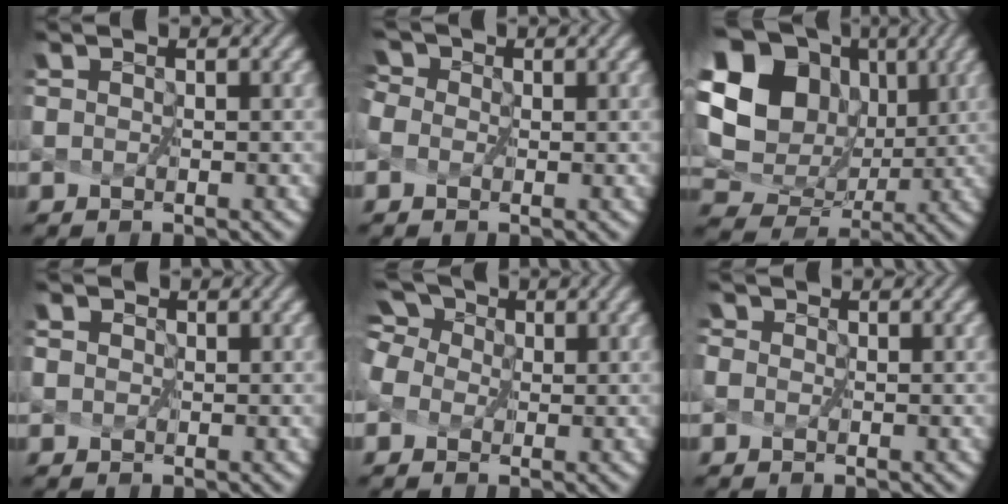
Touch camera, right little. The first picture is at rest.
{"total": 2.0, "force": [-0.1, 1.6, 1.2], "torque": [-0.031, 0.012, -0.002]}
{"total": 14.0, "force": [4.5, 11.2, 7.1], "torque": [-0.187, 0.024, 0.108]}
{"total": 1.2, "force": [0.3, 1.0, 0.6], "torque": [-0.009, 0.008, -0.001]}
{"total": 4.5, "force": [1.0, 3.4, 2.7], "torque": [-0.071, 0.027, 0.012]}
{"total": 1.1, "force": [-0.1, 1.0, 0.6], "torque": [-0.010, 0.010, -0.005]}